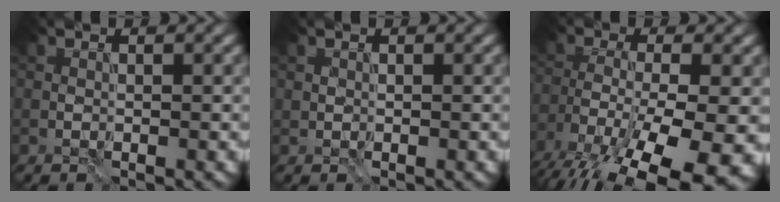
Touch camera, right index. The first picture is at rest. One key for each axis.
{"total": 0.6, "fx": 0.2, "fy": 0.5, "fz": 0.3, "tx": -0.004, "ty": 0.001, "tz": 0.003}
{"total": 14.0, "fx": -8.6, "fy": 4.8, "fz": 9.9, "tx": -0.192, "ty": -0.032, "tz": -0.132}